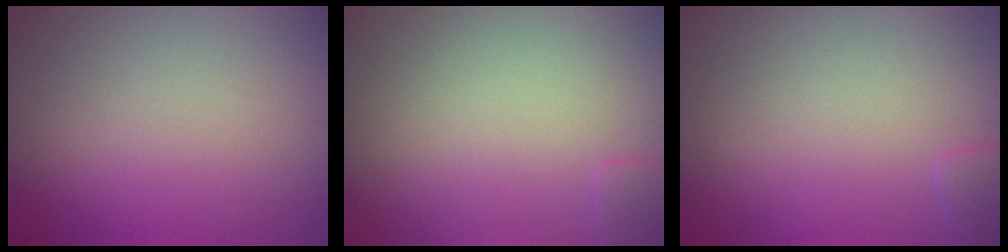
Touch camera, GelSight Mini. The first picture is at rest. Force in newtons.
{"total": 1.1, "press": 1.1, "slide": 0.2}
{"total": 1.3, "press": 1.3, "slide": 0.1}